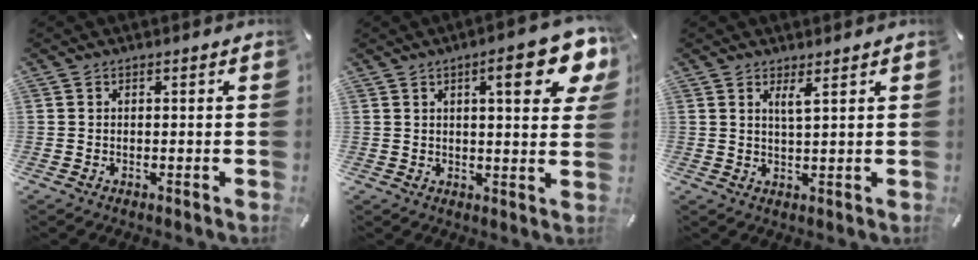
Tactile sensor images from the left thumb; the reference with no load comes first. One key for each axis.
{"total": 12.2, "fx": 6.0, "fy": 3.9, "fz": 9.9, "tx": -0.131, "ty": -0.021, "tz": 0.093}
{"total": 2.9, "fx": 1.9, "fy": 0.1, "fz": 2.1, "tx": -0.038, "ty": -0.005, "tz": 0.032}